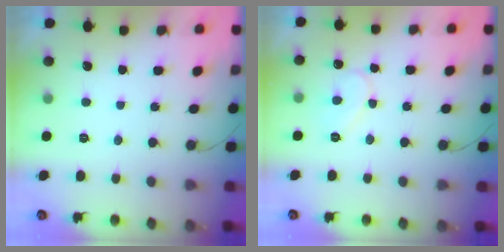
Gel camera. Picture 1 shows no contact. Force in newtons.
{"total": 8.1, "press": 8.0, "slide": 0.3}